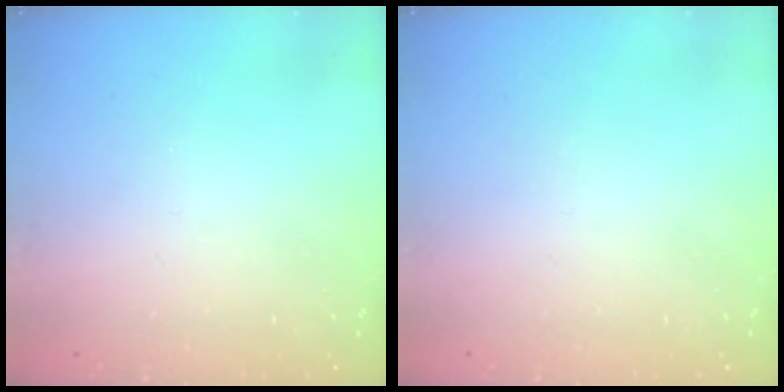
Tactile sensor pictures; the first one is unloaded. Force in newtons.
{"total": 1.5, "press": 1.5, "slide": 0.1}